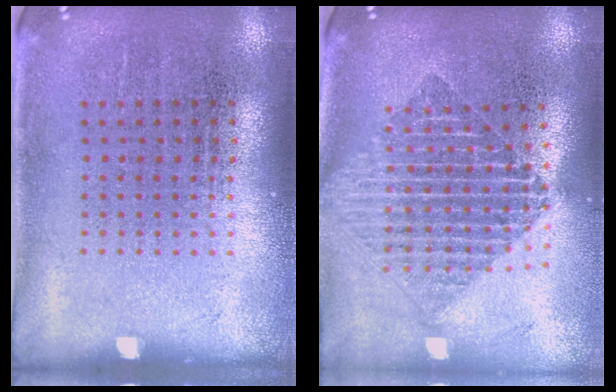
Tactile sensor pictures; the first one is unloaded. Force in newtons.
{"total": 1.8, "press": 1.5, "slide": 1.1}